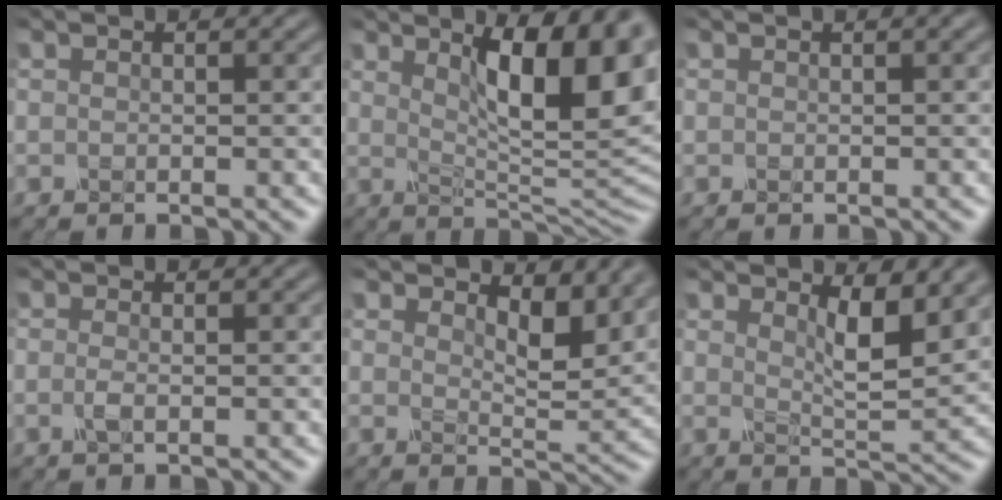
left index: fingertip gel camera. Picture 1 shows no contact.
{"total": 12.1, "force": [3.9, 3.9, 10.8], "torque": [-0.124, -0.006, 0.058]}
{"total": 0.8, "force": [0.4, 0.2, 0.7], "torque": [-0.009, 0.001, 0.005]}
{"total": 0.9, "force": [-0.4, 0.2, 0.8], "torque": [-0.020, -0.002, -0.008]}
{"total": 4.3, "force": [2.8, 1.7, 2.8], "torque": [-0.046, -0.010, 0.033]}
{"total": 4.2, "force": [2.1, 1.2, 3.4], "torque": [-0.057, -0.013, 0.035]}